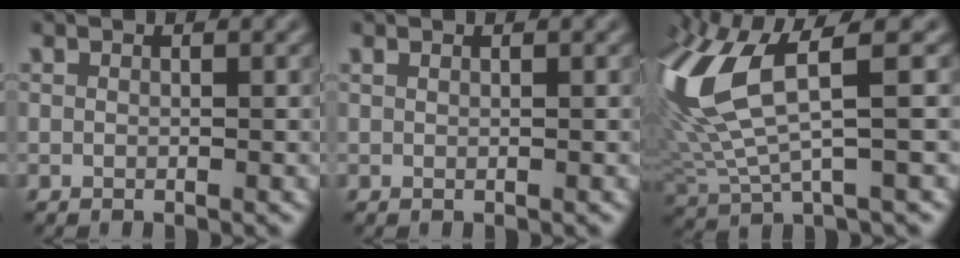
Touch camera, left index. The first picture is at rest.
{"total": 0.0}
{"total": 8.3, "force": [2.1, 2.5, 7.7], "torque": [-0.186, 0.003, 0.048]}